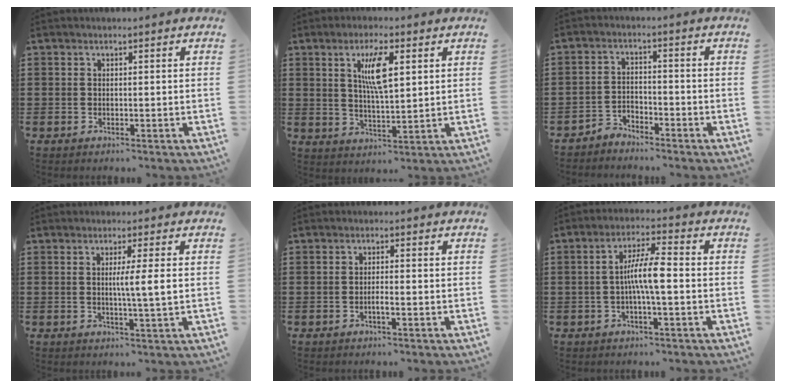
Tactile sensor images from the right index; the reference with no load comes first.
{"total": 6.7, "force": [2.2, 1.9, 6.0], "torque": [-0.117, 0.004, 0.035]}
{"total": 2.9, "force": [-2.8, 0.6, -0.2], "torque": [-0.005, 0.004, -0.061]}
{"total": 4.4, "force": [0.3, -0.5, 4.3], "torque": [-0.080, -0.009, 0.001]}
{"total": 1.6, "force": [-0.7, 0.0, 1.4], "torque": [-0.025, 0.000, -0.014]}
{"total": 6.5, "force": [-0.8, 0.9, 6.3], "torque": [-0.120, 0.003, -0.020]}